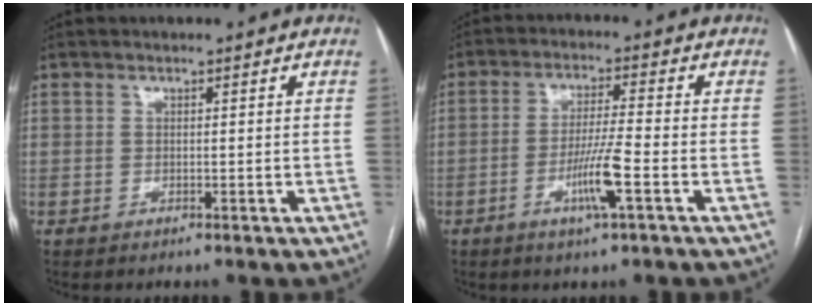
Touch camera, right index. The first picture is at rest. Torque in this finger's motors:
{"motor_torque": [0.81, -0.06, 0.66, 0.15]}